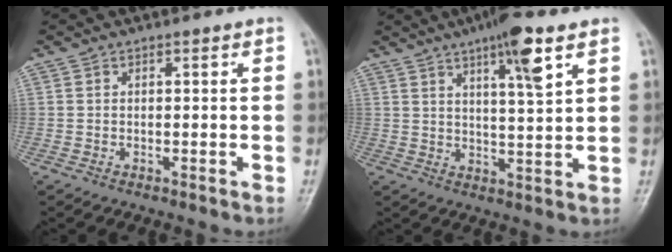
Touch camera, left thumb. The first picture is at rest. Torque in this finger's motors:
{"motor_torque": [1.50, 1.34, 1.14, -0.76, 0.24]}